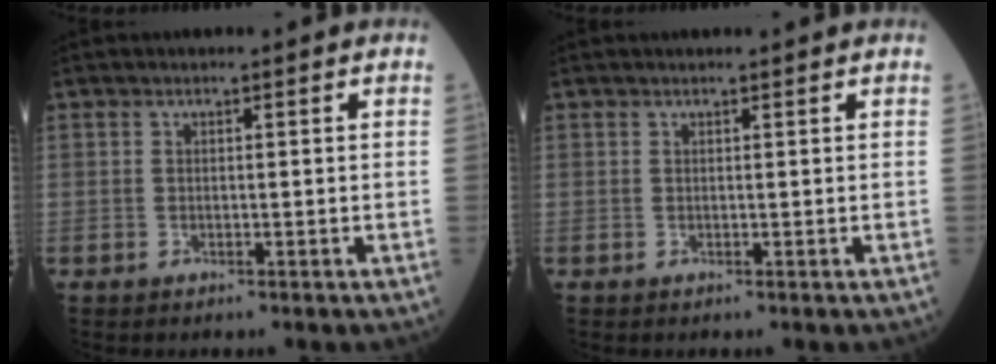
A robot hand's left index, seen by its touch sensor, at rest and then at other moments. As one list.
[{"total": 1.9, "force": [1.8, 0.1, 0.6], "torque": [-0.007, 0.013, 0.024]}]